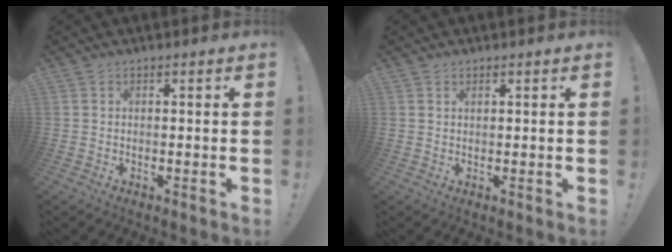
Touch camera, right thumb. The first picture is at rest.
{"total": 0.8, "force": [0.6, 0.3, 0.3], "torque": [0.000, -0.003, 0.011]}